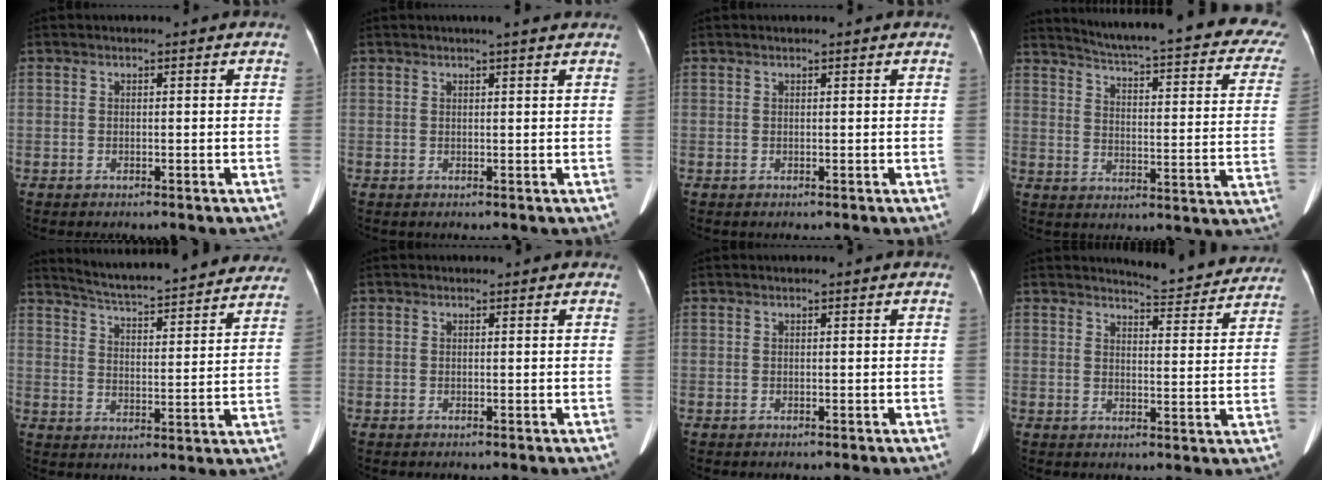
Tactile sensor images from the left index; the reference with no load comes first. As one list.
[{"total": 3.8, "force": [3.2, 0.1, 2.0], "torque": [-0.027, 0.013, 0.037]}, {"total": 1.2, "force": [1.0, 0.1, 0.5], "torque": [-0.009, 0.020, 0.014]}, {"total": 26.7, "force": [22.2, 4.3, 14.2], "torque": [-0.195, -0.052, 0.254]}, {"total": 26.5, "force": [24.4, 3.6, 9.7], "torque": [-0.151, -0.037, 0.310]}, {"total": 1.8, "force": [1.6, 0.7, 0.5], "torque": [-0.010, 0.010, 0.012]}, {"total": 0.6, "force": [0.6, 0.0, 0.2], "torque": [-0.003, 0.015, 0.009]}, {"total": 11.2, "force": [10.9, 1.4, 2.3], "torque": [-0.020, -0.027, 0.117]}]